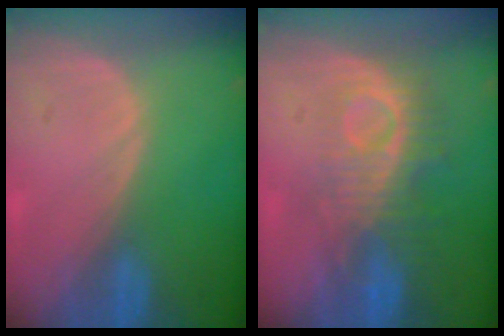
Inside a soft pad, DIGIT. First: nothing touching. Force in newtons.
{"total": 9.2, "press": 8.2, "slide": 4.3}